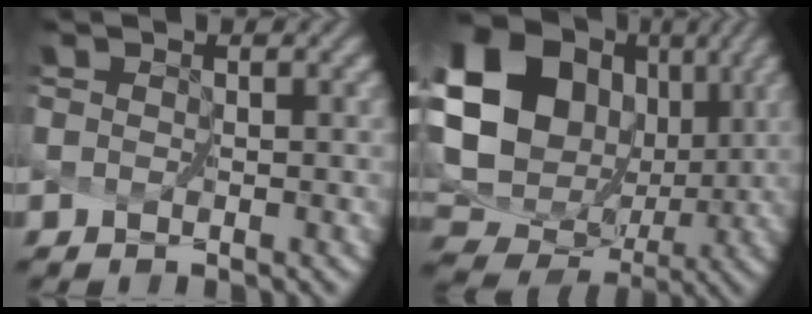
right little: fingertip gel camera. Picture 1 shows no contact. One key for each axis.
{"total": 18.6, "fx": 5.9, "fy": 15.6, "fz": 8.2, "tx": -0.190, "ty": 0.004, "tz": 0.117}